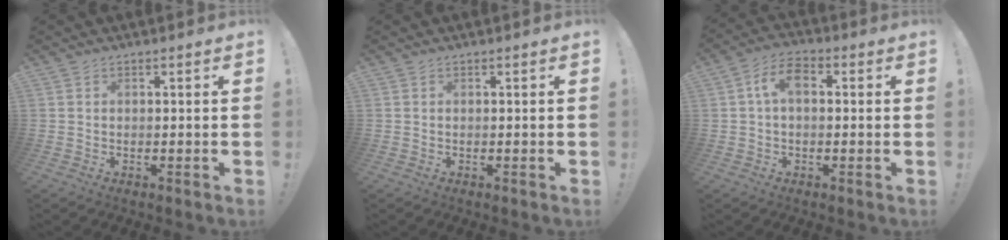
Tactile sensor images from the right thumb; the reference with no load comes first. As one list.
[{"total": 0.0}, {"total": 7.0, "force": [1.1, 4.2, 5.5], "torque": [-0.102, 0.010, 0.021]}]